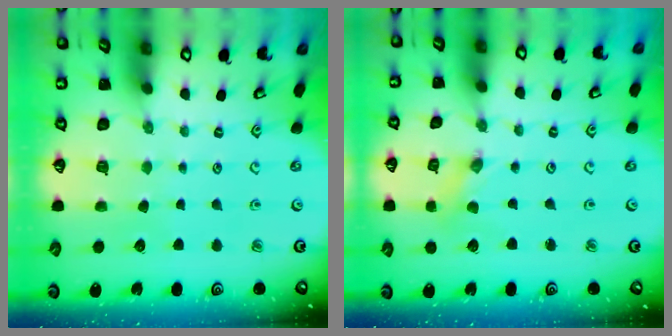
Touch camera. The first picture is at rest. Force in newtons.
{"total": 0.0}